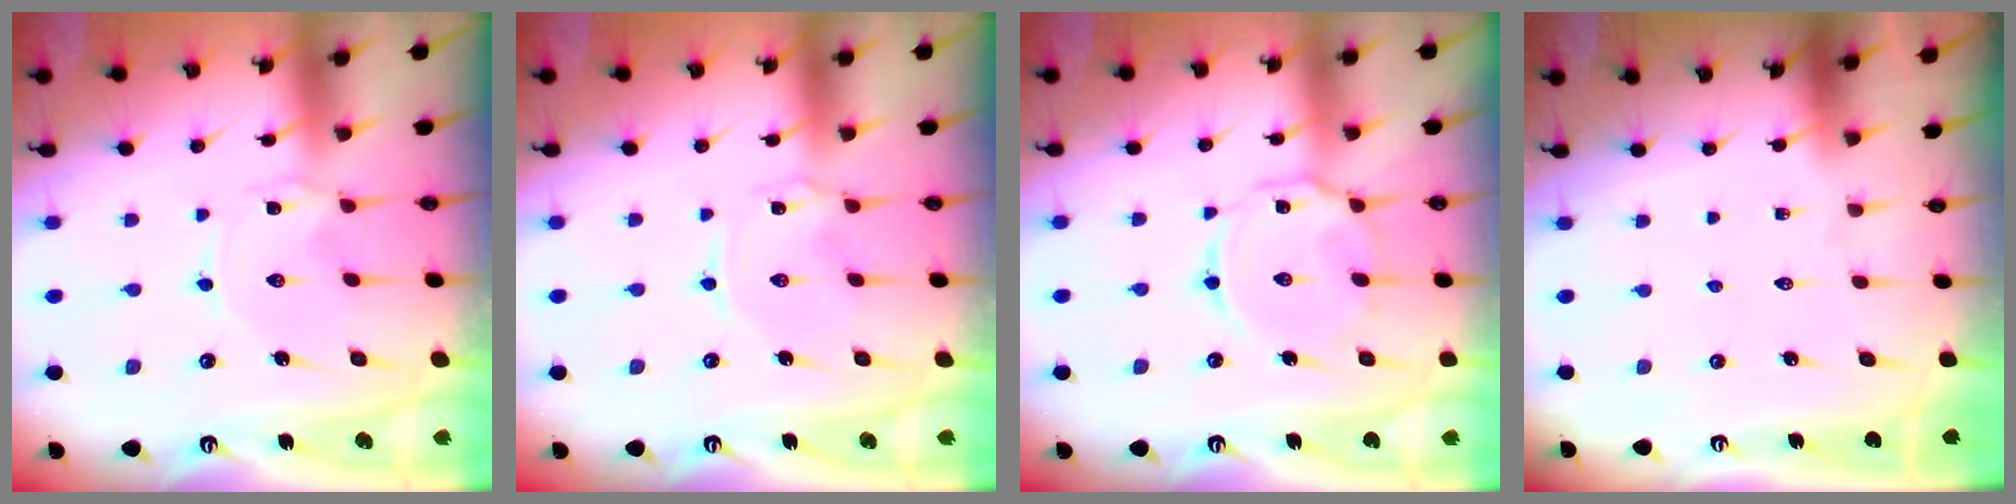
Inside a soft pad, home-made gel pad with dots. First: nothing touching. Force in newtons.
{"total": 0.8, "press": 0.8, "slide": 0.1}
{"total": 8.8, "press": 8.8, "slide": 0.7}
{"total": 0.0}